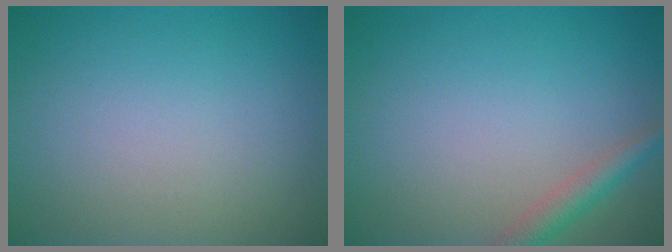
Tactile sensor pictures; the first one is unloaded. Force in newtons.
{"total": 2.3, "press": 2.3, "slide": 0.1}